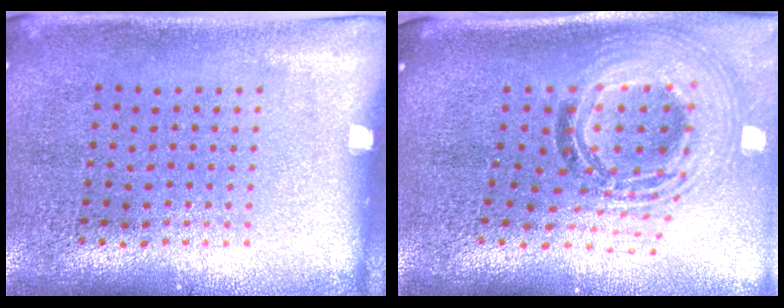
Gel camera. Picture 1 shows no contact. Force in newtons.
{"total": 2.1, "press": 1.6, "slide": 1.2}